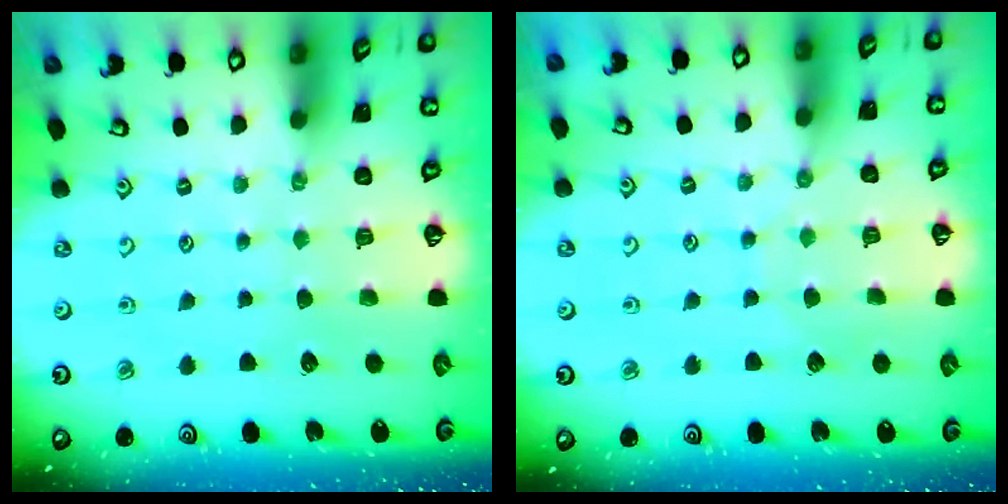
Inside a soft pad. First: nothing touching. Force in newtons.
{"total": 6.0, "press": 5.9, "slide": 0.6}